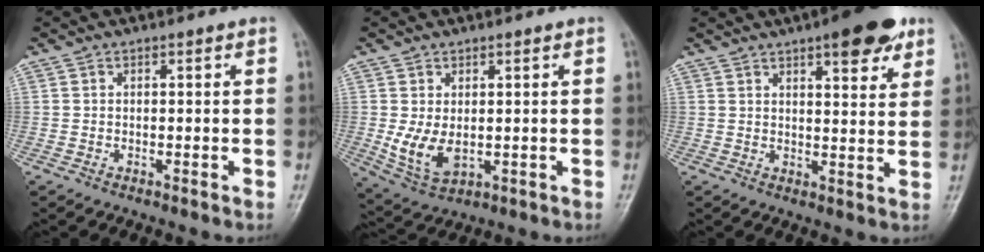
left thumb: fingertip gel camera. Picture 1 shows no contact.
{"total": 7.1, "force": [0.5, 4.3, 5.6], "torque": [-0.102, -0.016, 0.025]}
{"total": 10.5, "force": [6.3, 3.4, 7.7], "torque": [-0.078, -0.026, 0.081]}